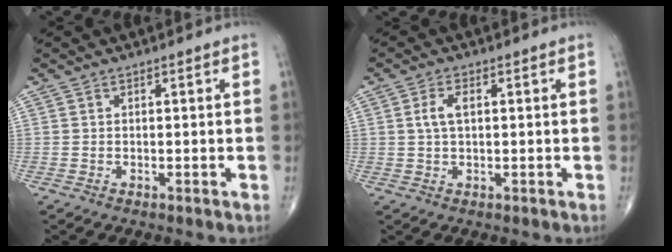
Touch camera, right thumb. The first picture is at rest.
{"total": 3.6, "force": [0.8, 1.8, 3.0], "torque": [-0.068, 0.007, 0.014]}